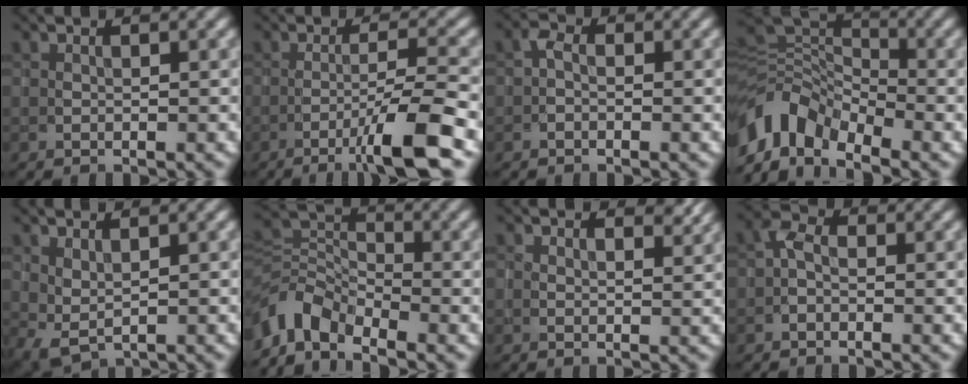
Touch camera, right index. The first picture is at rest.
{"total": 6.2, "force": [-3.0, 0.5, 5.4], "torque": [-0.082, 0.007, -0.058]}
{"total": 1.2, "force": [-0.5, 0.7, 0.8], "torque": [-0.013, 0.003, -0.014]}
{"total": 6.9, "force": [-3.9, 4.5, 3.6], "torque": [-0.063, 0.003, -0.087]}
{"total": 1.7, "force": [0.9, 0.8, 1.2], "torque": [-0.030, -0.006, 0.025]}
{"total": 5.4, "force": [-3.5, 3.1, 2.6], "torque": [-0.046, -0.001, -0.083]}
{"total": 1.7, "force": [1.4, 0.7, 0.7], "torque": [-0.012, -0.008, 0.023]}
{"total": 1.7, "force": [-0.6, 1.1, 1.2], "torque": [-0.022, 0.006, -0.018]}